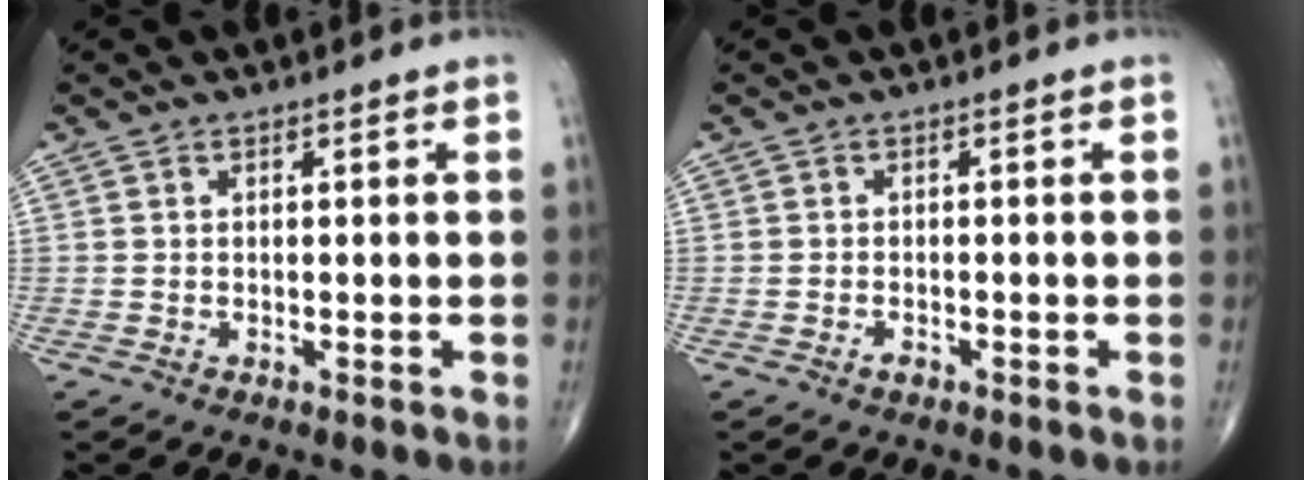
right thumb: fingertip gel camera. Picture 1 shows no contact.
{"total": 1.0, "force": [-0.7, 0.5, 0.6], "torque": [-0.011, 0.003, -0.012]}